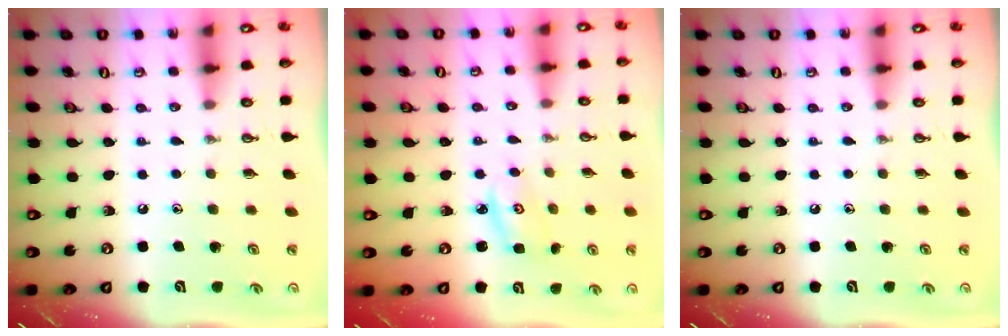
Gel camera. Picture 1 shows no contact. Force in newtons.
{"total": 2.7, "press": 2.6, "slide": 0.3}
{"total": 0.0}